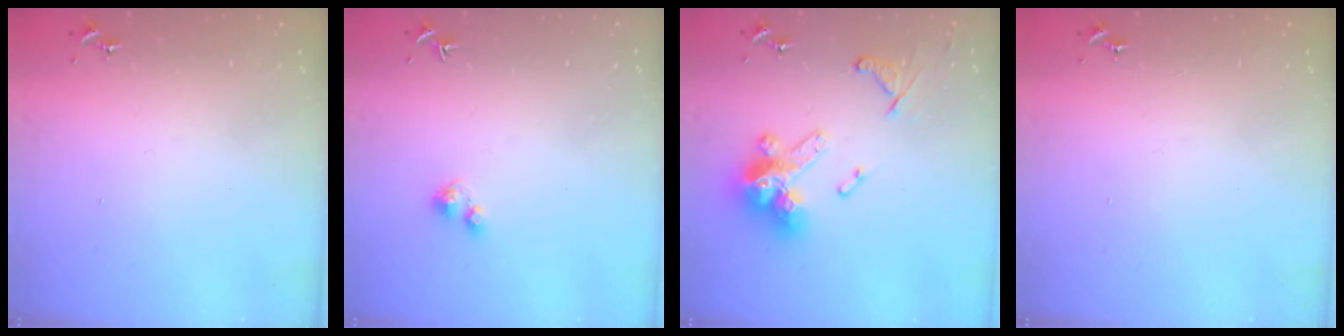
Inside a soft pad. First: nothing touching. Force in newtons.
{"total": 2.6, "press": 2.6, "slide": 0.3}
{"total": 18.5, "press": 18.4, "slide": 1.7}
{"total": 0.0}